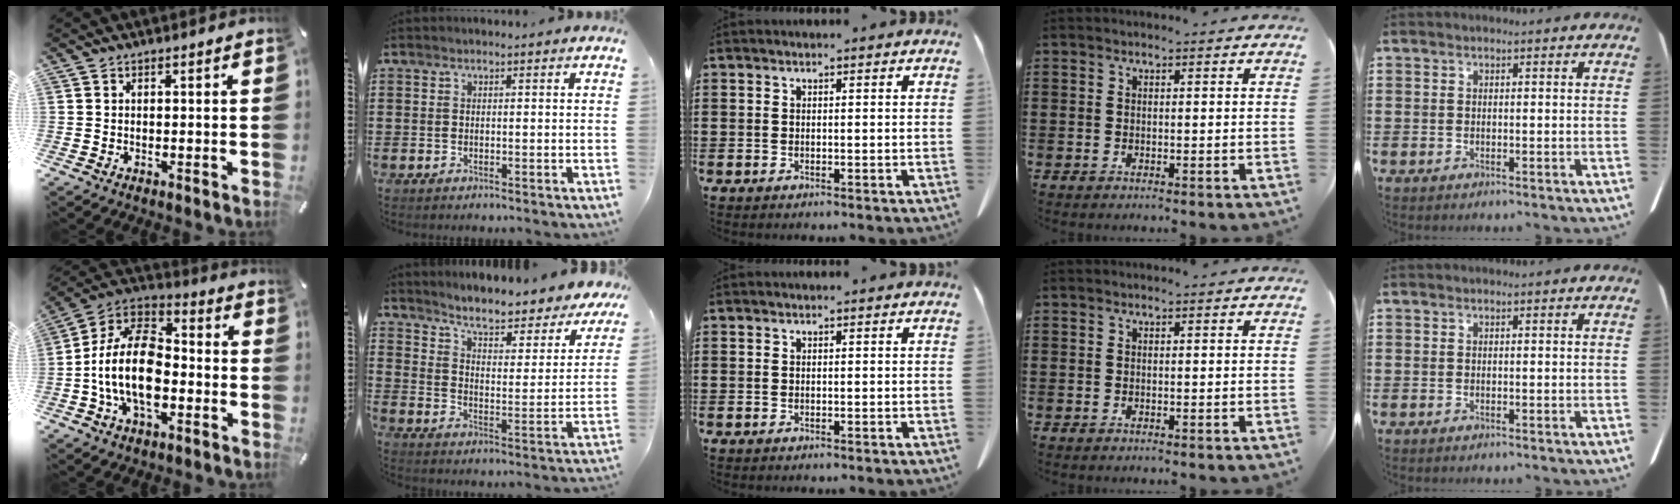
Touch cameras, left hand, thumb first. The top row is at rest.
{"thumb": {"total": 16.7, "force": [-4.9, 10.2, 12.3], "torque": [-0.265, 0.023, -0.093]}, "index": {"total": 5.3, "force": [4.8, 0.2, 2.2], "torque": [-0.063, -0.038, 0.073]}}